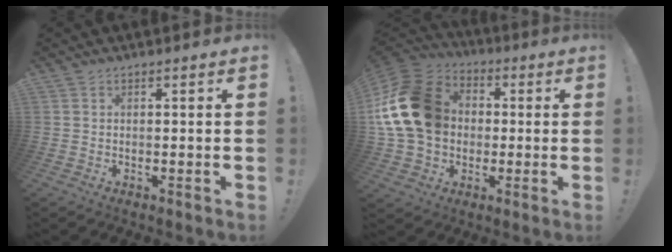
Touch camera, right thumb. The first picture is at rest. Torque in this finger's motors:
{"motor_torque": [1.14, 1.13, 0.53, -0.20, 0.81]}